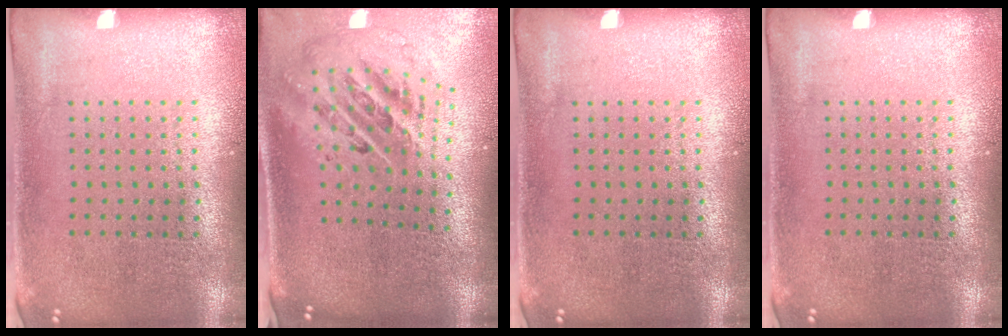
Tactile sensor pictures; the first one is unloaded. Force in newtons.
{"total": 2.8, "press": 1.9, "slide": 2.1}
{"total": 0.0}
{"total": 0.0}